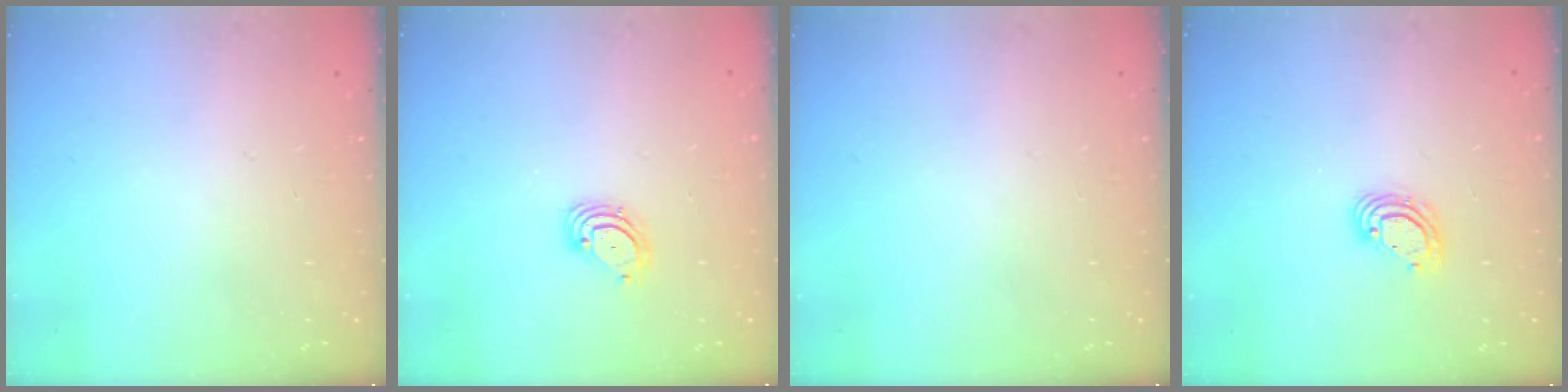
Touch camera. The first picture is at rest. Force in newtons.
{"total": 3.6, "press": 3.6, "slide": 0.3}
{"total": 0.0}
{"total": 6.6, "press": 6.6, "slide": 0.9}